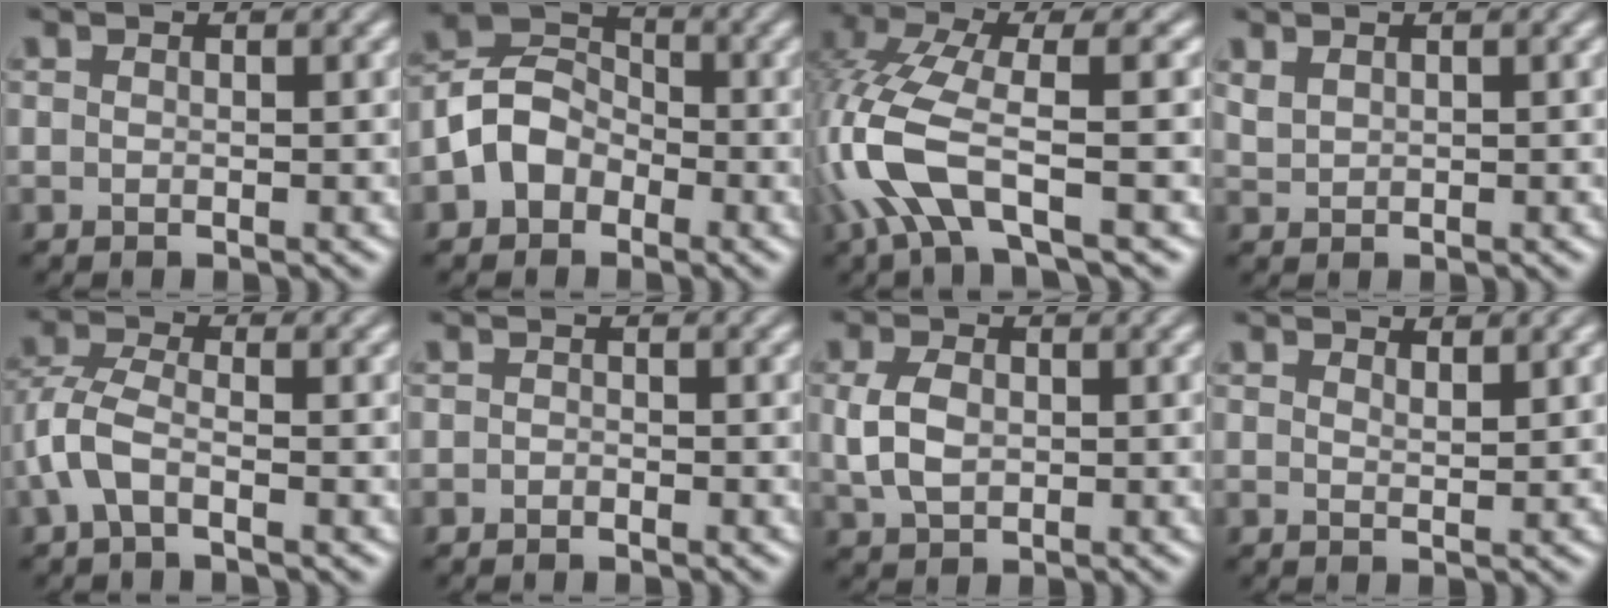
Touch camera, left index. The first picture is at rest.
{"total": 4.1, "force": [-2.0, 3.1, 1.8], "torque": [-0.037, 0.010, -0.044]}
{"total": 7.6, "force": [-2.7, 2.2, 6.7], "torque": [-0.171, 0.003, -0.057]}
{"total": 1.2, "force": [1.1, 0.3, 0.2], "torque": [-0.010, 0.000, 0.033]}
{"total": 3.1, "force": [-1.5, 1.1, 2.5], "torque": [-0.070, 0.007, -0.036]}
{"total": 0.7, "force": [-0.6, -0.1, -0.2], "torque": [0.002, -0.001, -0.006]}
{"total": 2.9, "force": [0.0, 2.1, 2.0], "torque": [-0.055, -0.001, 0.008]}
{"total": 1.0, "force": [1.0, 0.0, 0.1], "torque": [0.000, 0.000, 0.021]}